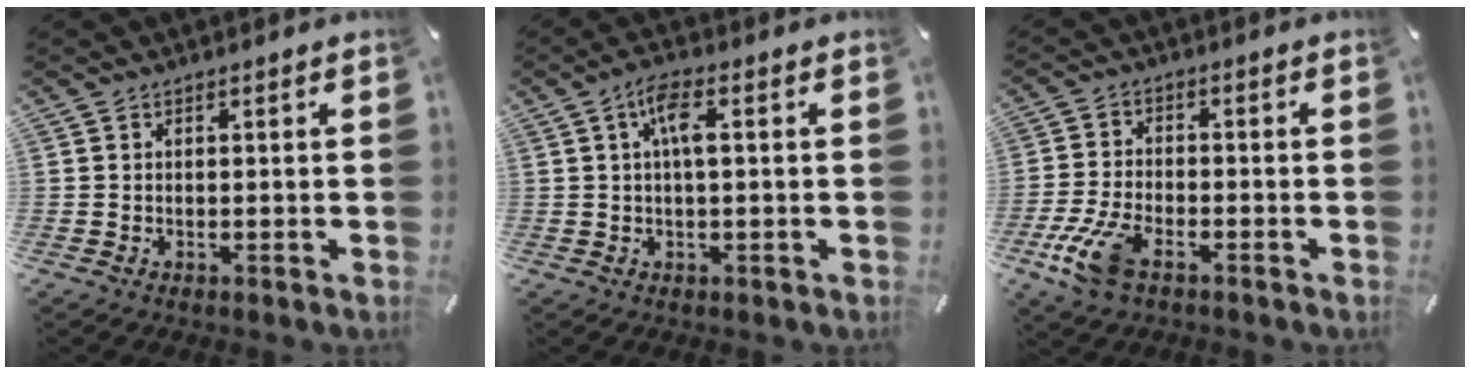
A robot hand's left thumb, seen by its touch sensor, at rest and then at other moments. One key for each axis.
{"total": 5.5, "fx": 0.8, "fy": 1.8, "fz": 5.2, "tx": -0.093, "ty": 0.006, "tz": 0.011}
{"total": 9.2, "fx": -4.8, "fy": 4.4, "fz": 6.5, "tx": -0.147, "ty": 0.006, "tz": -0.089}